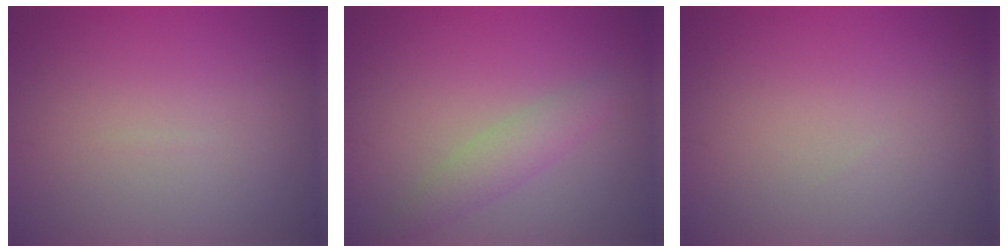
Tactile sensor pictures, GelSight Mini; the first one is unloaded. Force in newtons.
{"total": 2.3, "press": 2.3, "slide": 0.0}
{"total": 0.0}